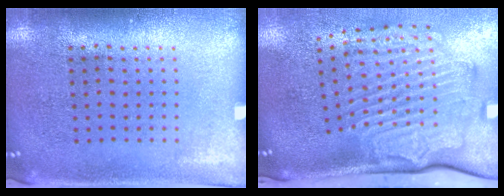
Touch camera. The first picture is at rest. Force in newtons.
{"total": 3.3, "press": 2.3, "slide": 2.4}